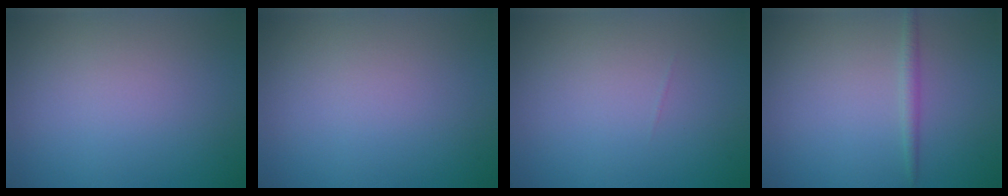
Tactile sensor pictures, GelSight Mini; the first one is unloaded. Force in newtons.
{"total": 0.0}
{"total": 0.0}
{"total": 1.2, "press": 1.2, "slide": 0.0}